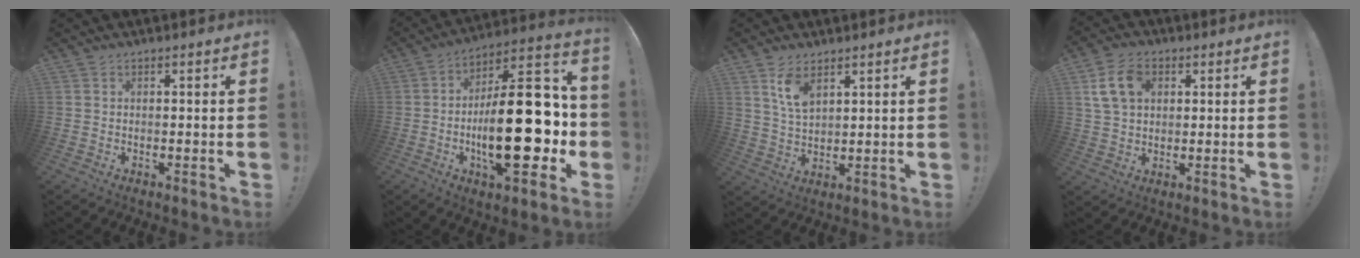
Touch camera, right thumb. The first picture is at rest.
{"total": 28.9, "force": [-4.5, 11.4, 26.1], "torque": [-0.424, 0.020, -0.062]}
{"total": 7.6, "force": [4.5, 3.7, 4.8], "torque": [-0.084, -0.018, 0.083]}
{"total": 10.3, "force": [3.6, 7.1, 6.6], "torque": [-0.115, 0.006, 0.070]}